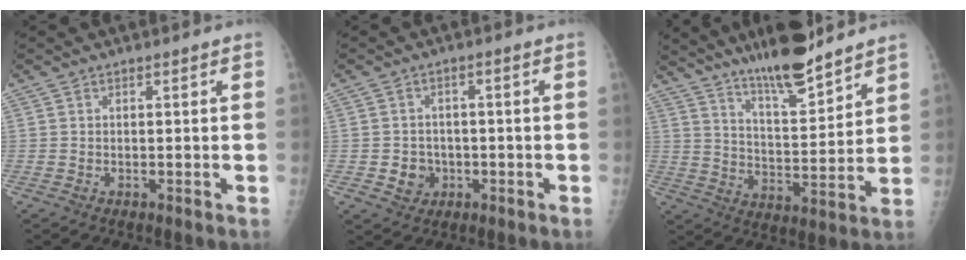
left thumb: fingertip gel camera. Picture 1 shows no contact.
{"total": 4.2, "force": [-1.4, 3.8, 1.1], "torque": [0.006, 0.007, -0.017]}
{"total": 14.2, "force": [11.3, 2.8, 8.1], "torque": [-0.115, -0.073, 0.191]}